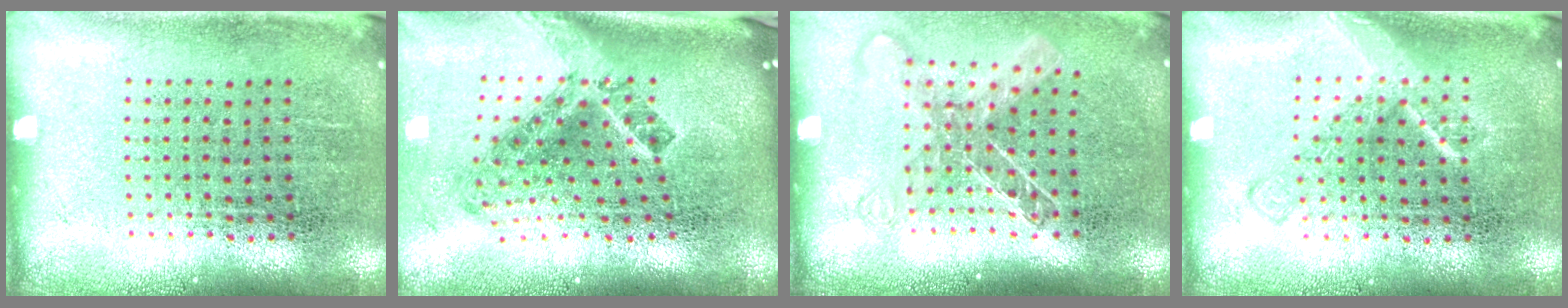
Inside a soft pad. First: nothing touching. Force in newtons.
{"total": 2.6, "press": 1.6, "slide": 2.1}
{"total": 1.4, "press": 1.2, "slide": 0.8}
{"total": 2.1, "press": 2.1, "slide": 0.3}